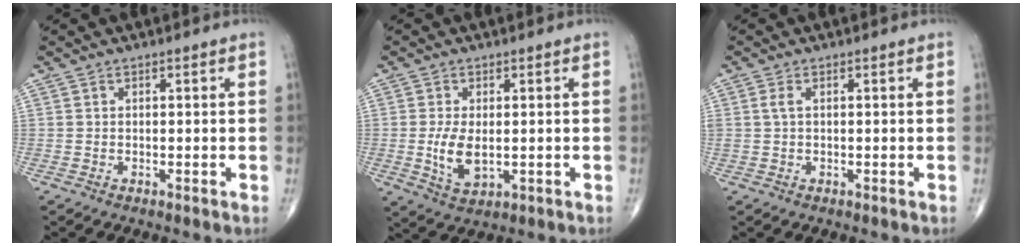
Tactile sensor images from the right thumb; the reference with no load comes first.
{"total": 6.1, "force": [-0.4, 3.2, 5.1], "torque": [-0.101, -0.015, 0.001]}
{"total": 1.7, "force": [0.4, 0.8, 1.4], "torque": [-0.040, 0.007, 0.010]}